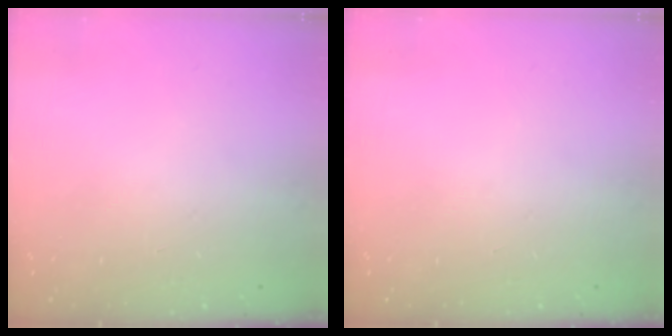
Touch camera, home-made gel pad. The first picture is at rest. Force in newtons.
{"total": 0.0}